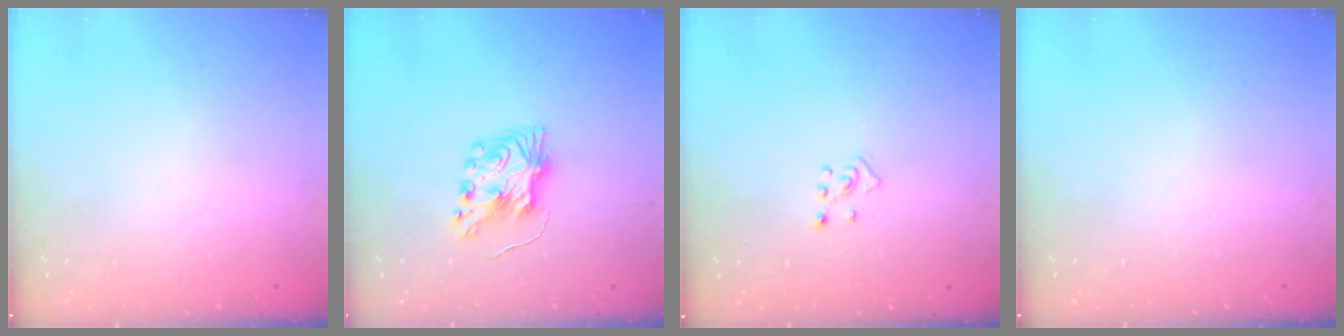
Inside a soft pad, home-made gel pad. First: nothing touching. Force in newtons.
{"total": 8.0, "press": 8.0, "slide": 0.2}
{"total": 4.2, "press": 4.1, "slide": 0.7}
{"total": 0.0}